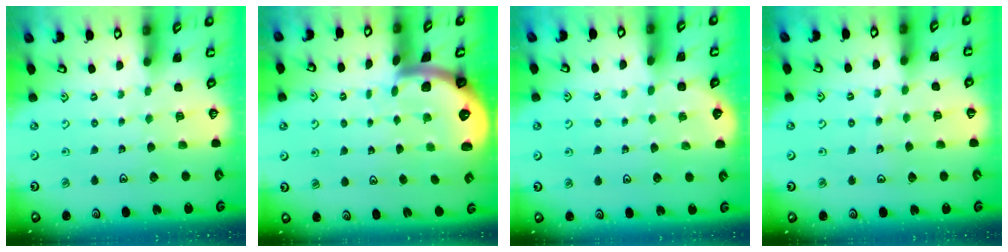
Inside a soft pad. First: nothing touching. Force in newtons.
{"total": 2.5, "press": 2.5, "slide": 0.6}
{"total": 2.3, "press": 2.3, "slide": 0.1}
{"total": 4.9, "press": 4.8, "slide": 0.7}